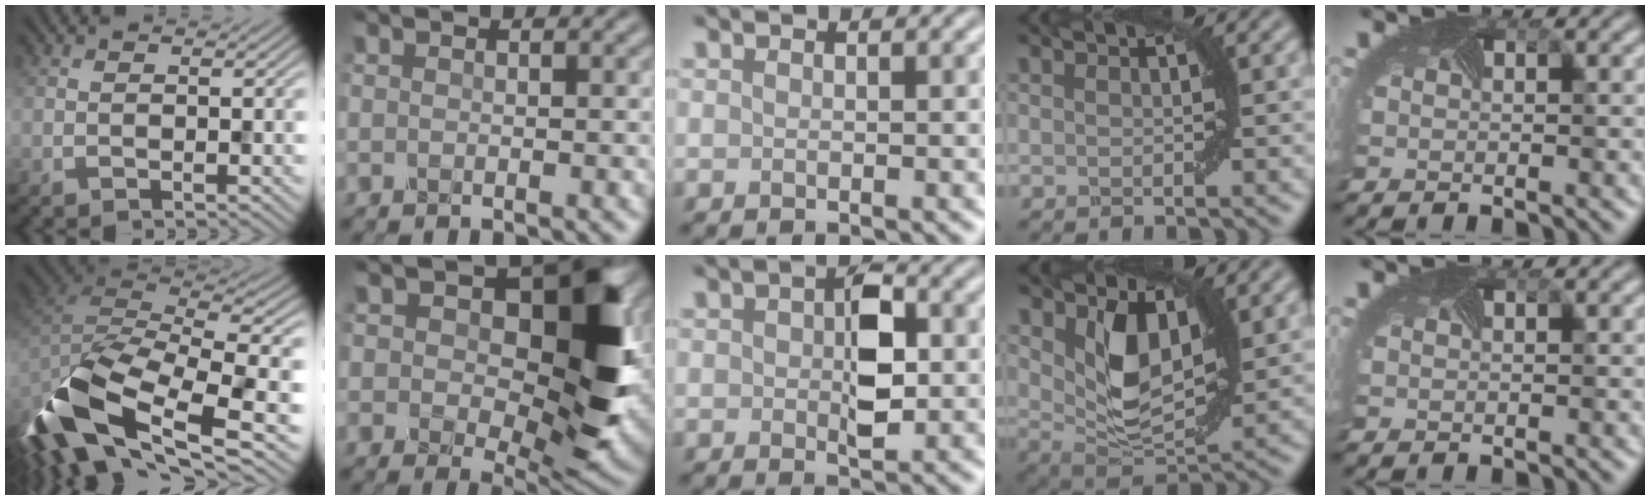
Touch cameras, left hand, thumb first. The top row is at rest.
{"thumb": {"total": 16.9, "force": [-8.0, 6.9, 13.2], "torque": [-0.319, -0.042, -0.127]}, "index": {"total": 12.4, "force": [2.6, 6.8, 10.1], "torque": [-0.128, -0.012, 0.043]}, "middle": {"total": 4.6, "force": [0.2, 2.3, 4.0], "torque": [-0.063, 0.001, 0.001]}, "ring": {"total": 5.6, "force": [1.9, 3.1, 4.2], "torque": [-0.089, -0.010, 0.039]}}